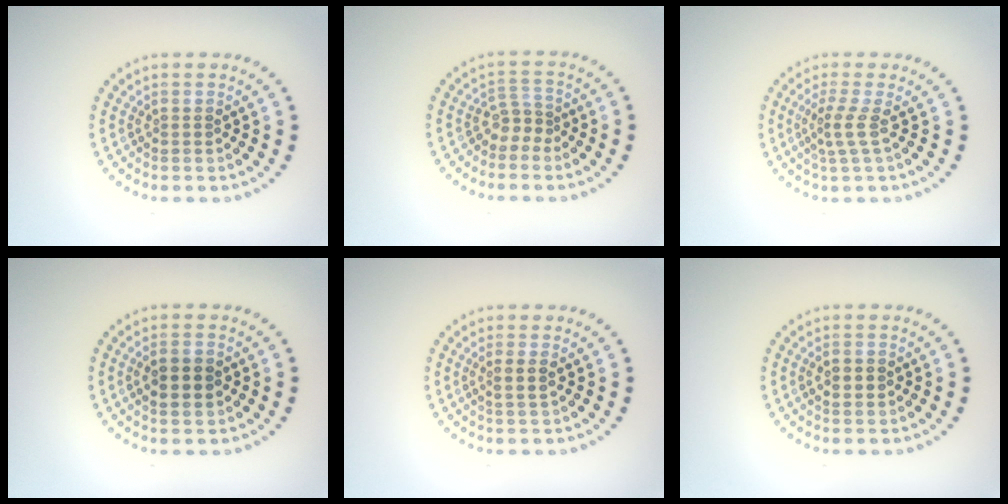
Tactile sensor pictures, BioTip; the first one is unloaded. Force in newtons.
{"total": 1.9, "press": 1.2, "slide": 1.4}
{"total": 2.0, "press": 1.3, "slide": 1.5}
{"total": 2.6, "press": 2.6, "slide": 0.1}
{"total": 1.3, "press": 1.1, "slide": 0.6}
{"total": 2.1, "press": 2.1, "slide": 0.1}